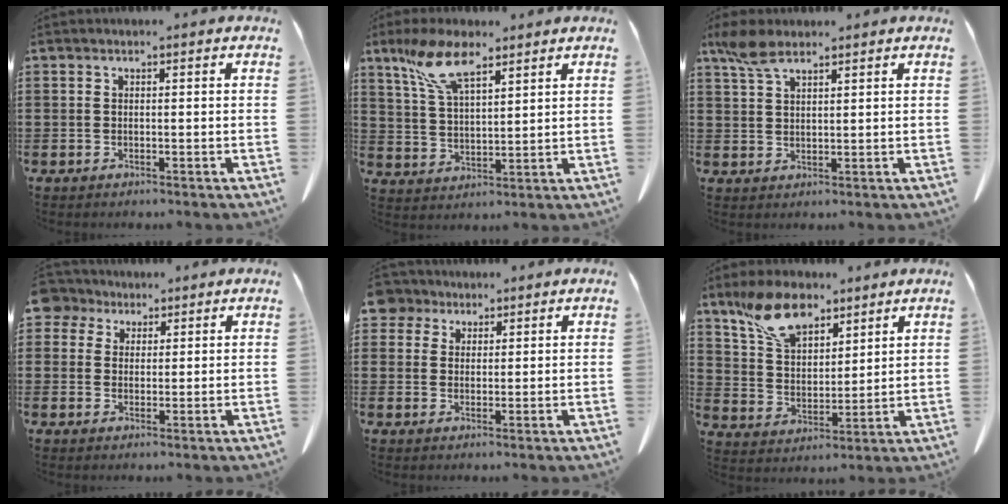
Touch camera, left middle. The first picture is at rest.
{"total": 9.3, "force": [6.2, 3.2, 6.2], "torque": [-0.143, -0.006, 0.112]}
{"total": 5.2, "force": [3.6, 1.8, 3.2], "torque": [-0.072, -0.003, 0.068]}
{"total": 4.1, "force": [3.0, 2.7, 0.8], "torque": [-0.025, 0.007, 0.056]}
{"total": 4.0, "force": [3.0, 2.5, 0.8], "torque": [-0.024, 0.007, 0.057]}
{"total": 10.6, "force": [7.6, 5.0, 5.4], "torque": [-0.131, -0.008, 0.147]}